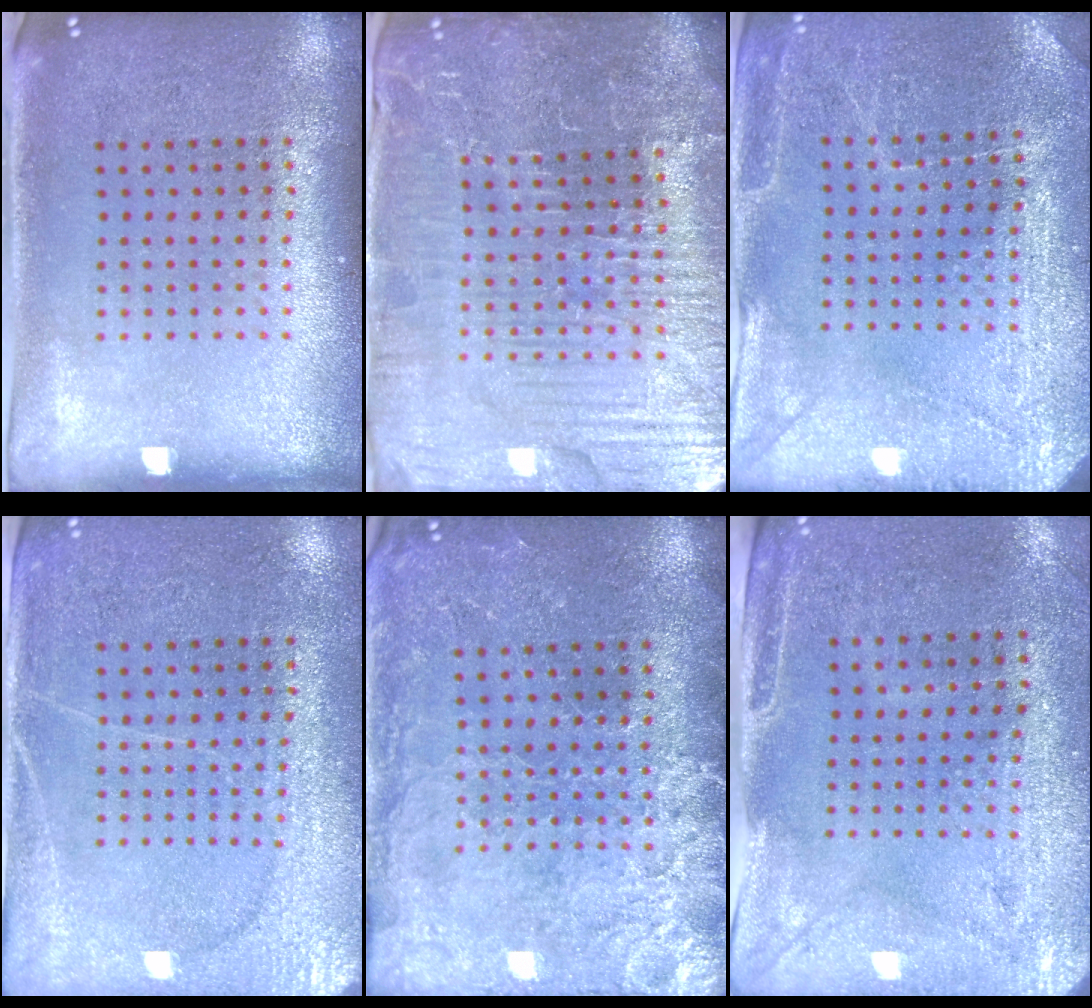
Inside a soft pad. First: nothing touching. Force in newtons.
{"total": 5.9, "press": 5.4, "slide": 2.4}
{"total": 2.9, "press": 2.9, "slide": 0.3}
{"total": 2.9, "press": 2.7, "slide": 1.1}
{"total": 3.4, "press": 3.2, "slide": 1.1}
{"total": 2.9, "press": 2.5, "slide": 1.6}